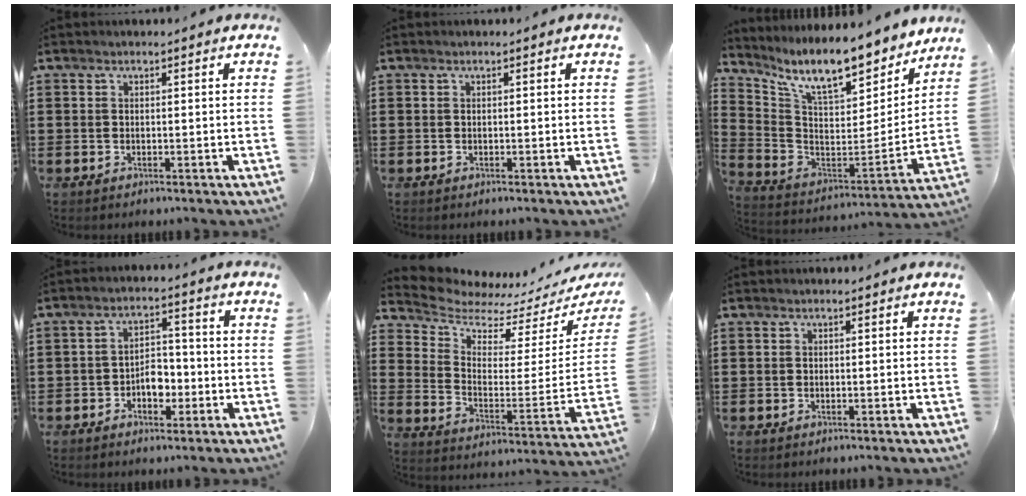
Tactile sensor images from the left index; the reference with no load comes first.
{"total": 0.0}
{"total": 11.3, "force": [9.3, 2.1, 6.0], "torque": [-0.139, -0.068, 0.156]}
{"total": 4.3, "force": [-1.5, 2.7, 3.0], "torque": [-0.049, 0.003, -0.032]}
{"total": 5.0, "force": [4.6, 1.5, 1.0], "torque": [-0.055, -0.046, 0.077]}
{"total": 0.0}